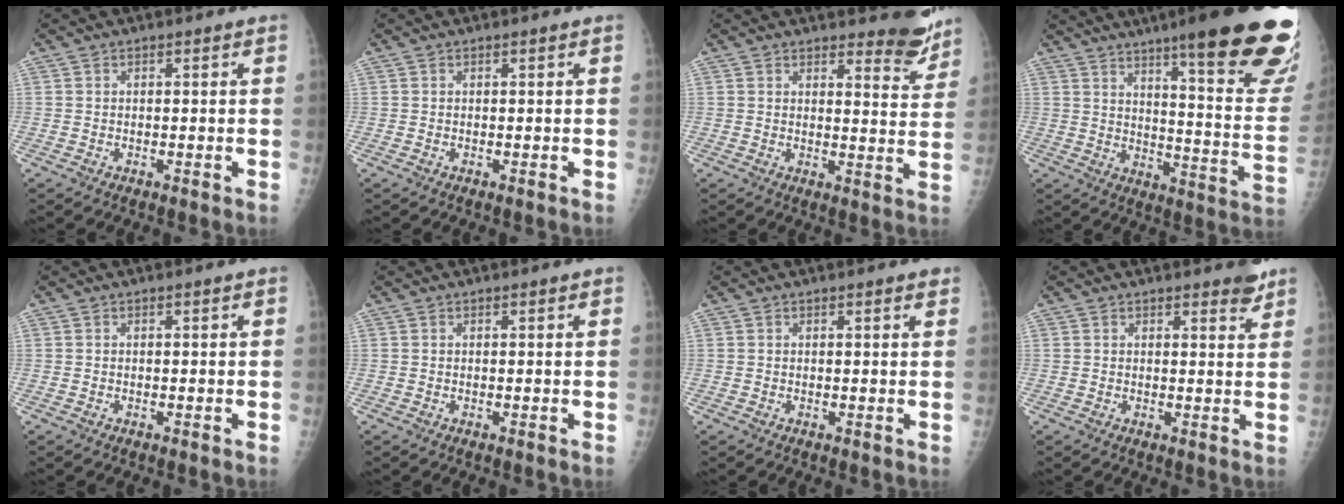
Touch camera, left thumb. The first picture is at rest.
{"total": 0.0}
{"total": 6.8, "force": [6.2, 1.9, 2.0], "torque": [0.002, -0.056, 0.068]}
{"total": 28.2, "force": [18.5, 3.9, 21.0], "torque": [-0.220, -0.092, 0.248]}
{"total": 0.0}
{"total": 0.0}
{"total": 1.2, "force": [0.9, 0.1, 0.8], "torque": [-0.008, -0.002, 0.010]}
{"total": 2.9, "force": [2.3, 0.8, 1.5], "torque": [-0.005, -0.016, 0.027]}